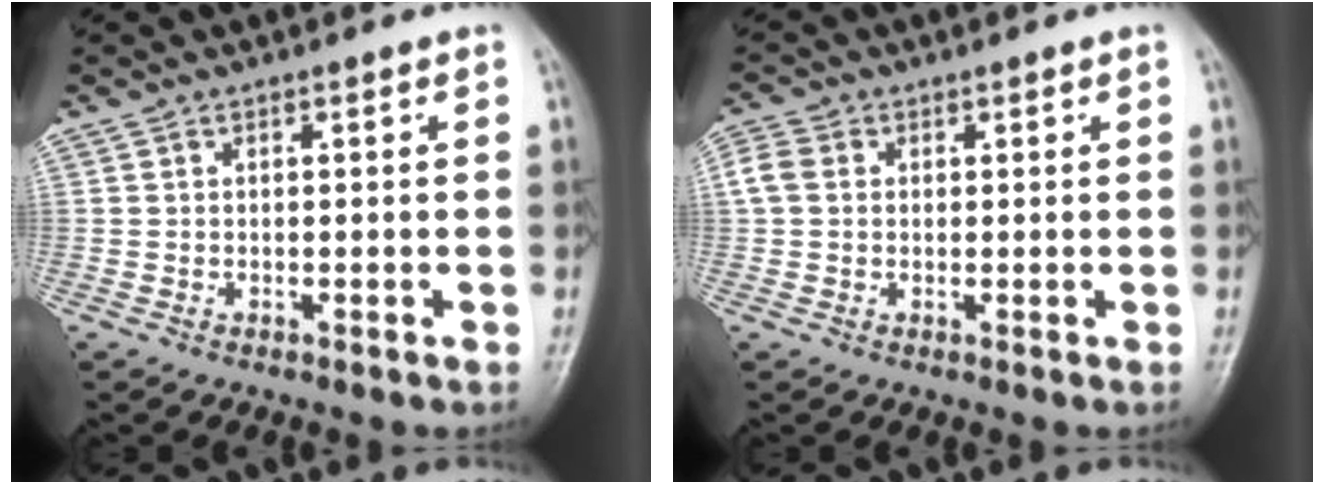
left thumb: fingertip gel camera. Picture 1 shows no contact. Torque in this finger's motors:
{"motor_torque": [0.76, 2.00, 1.20, -0.20, 0.11]}